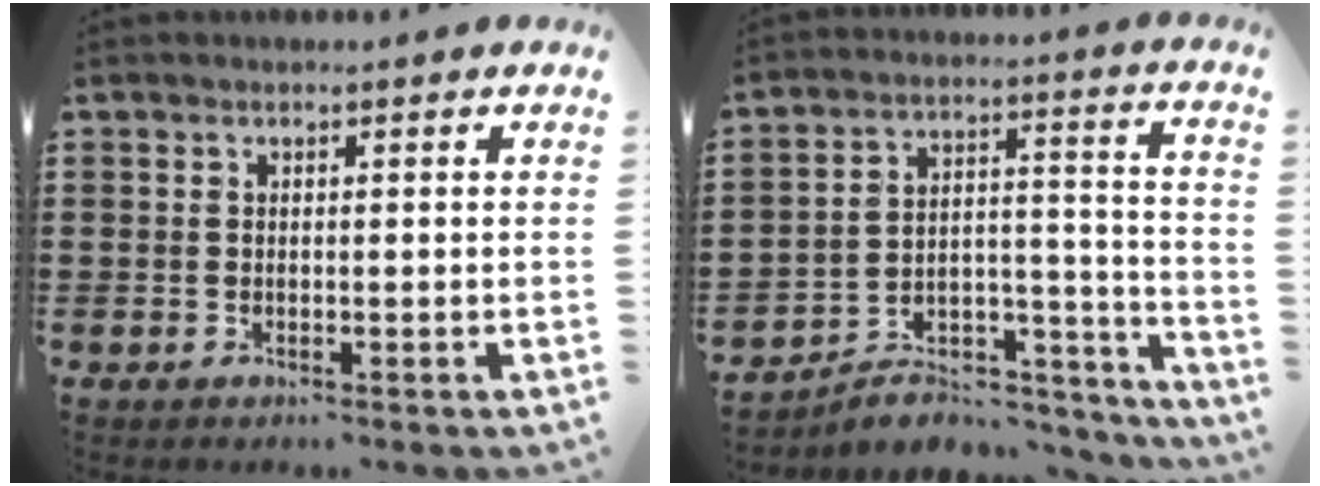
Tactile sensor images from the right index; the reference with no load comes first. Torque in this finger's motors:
{"motor_torque": [-0.12, 0.08, 0.34, 0.03]}